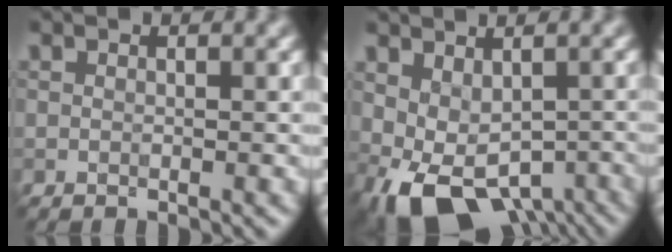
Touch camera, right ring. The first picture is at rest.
{"total": 7.7, "force": [-3.9, 4.2, 5.1], "torque": [-0.078, -0.023, -0.035]}